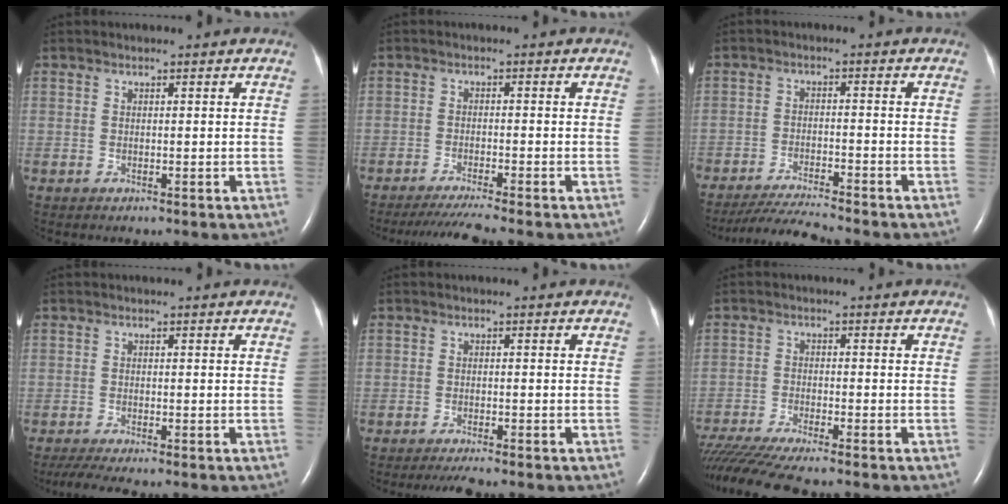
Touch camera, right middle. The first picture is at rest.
{"total": 5.5, "force": [-4.8, -1.4, 2.4], "torque": [-0.041, -0.023, -0.082]}
{"total": 6.6, "force": [-6.3, -0.9, 1.8], "torque": [-0.031, -0.019, -0.115]}
{"total": 4.3, "force": [-3.5, 0.0, 2.5], "torque": [-0.048, -0.012, -0.059]}
{"total": 3.4, "force": [-3.0, 0.1, 1.8], "torque": [-0.031, -0.008, -0.045]}
{"total": 13.0, "force": [-11.4, 0.0, 6.3], "torque": [-0.113, -0.028, -0.191]}